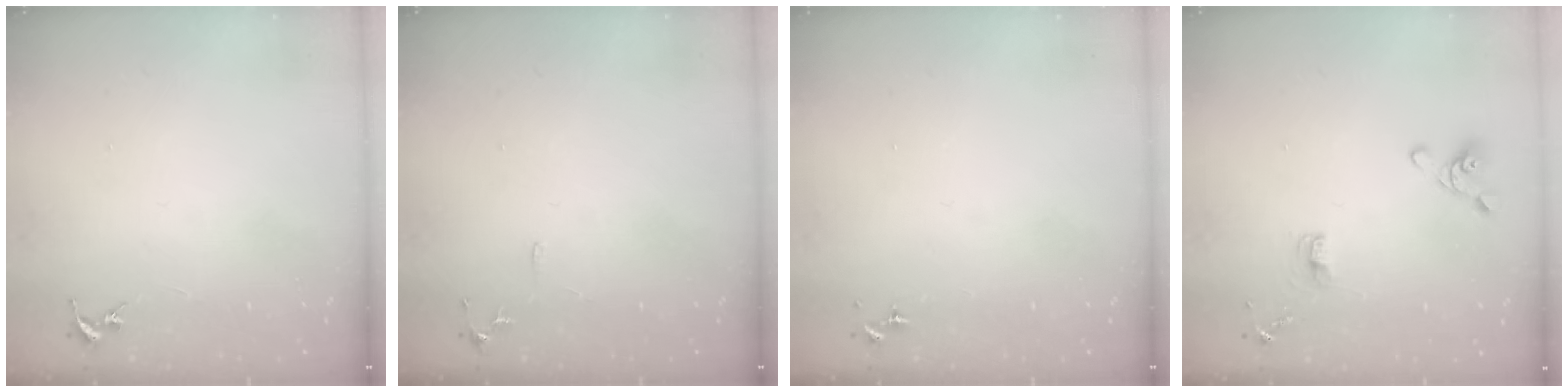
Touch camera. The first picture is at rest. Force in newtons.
{"total": 5.7, "press": 5.6, "slide": 0.6}
{"total": 0.0}
{"total": 7.7, "press": 7.3, "slide": 2.3}